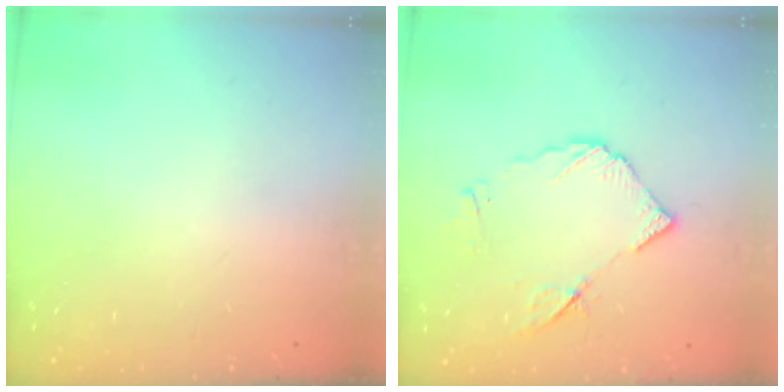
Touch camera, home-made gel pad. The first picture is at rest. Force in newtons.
{"total": 8.9, "press": 8.9, "slide": 0.4}